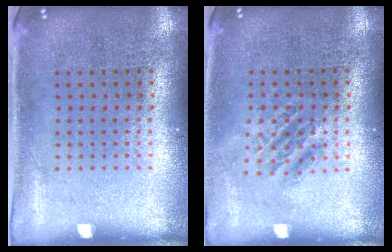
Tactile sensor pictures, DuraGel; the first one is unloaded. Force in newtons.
{"total": 1.1, "press": 1.0, "slide": 0.4}